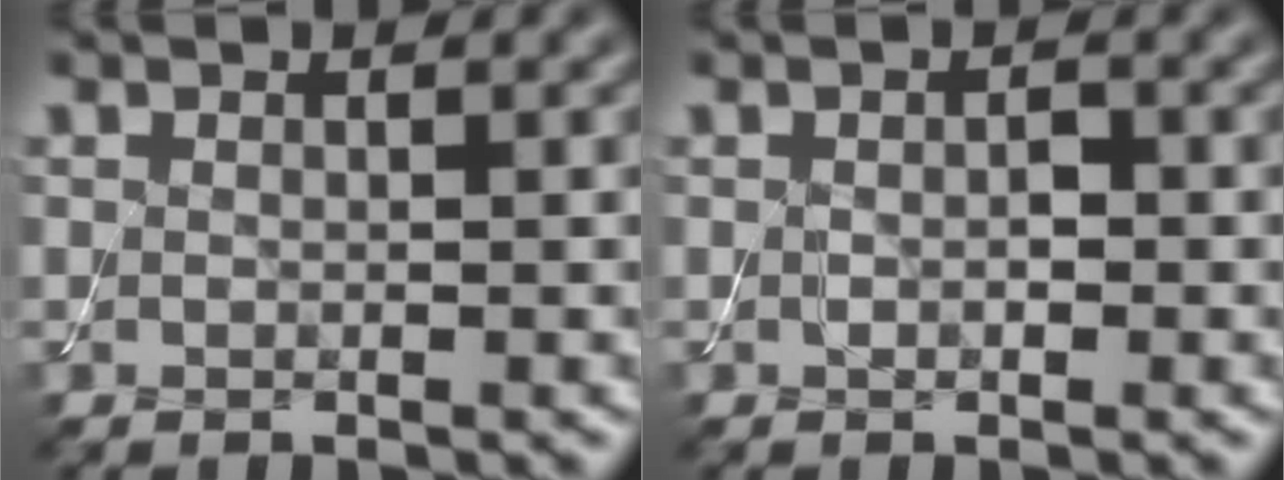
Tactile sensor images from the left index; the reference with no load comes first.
{"total": 1.3, "force": [-0.1, 0.8, 1.0], "torque": [-0.017, 0.000, -0.003]}